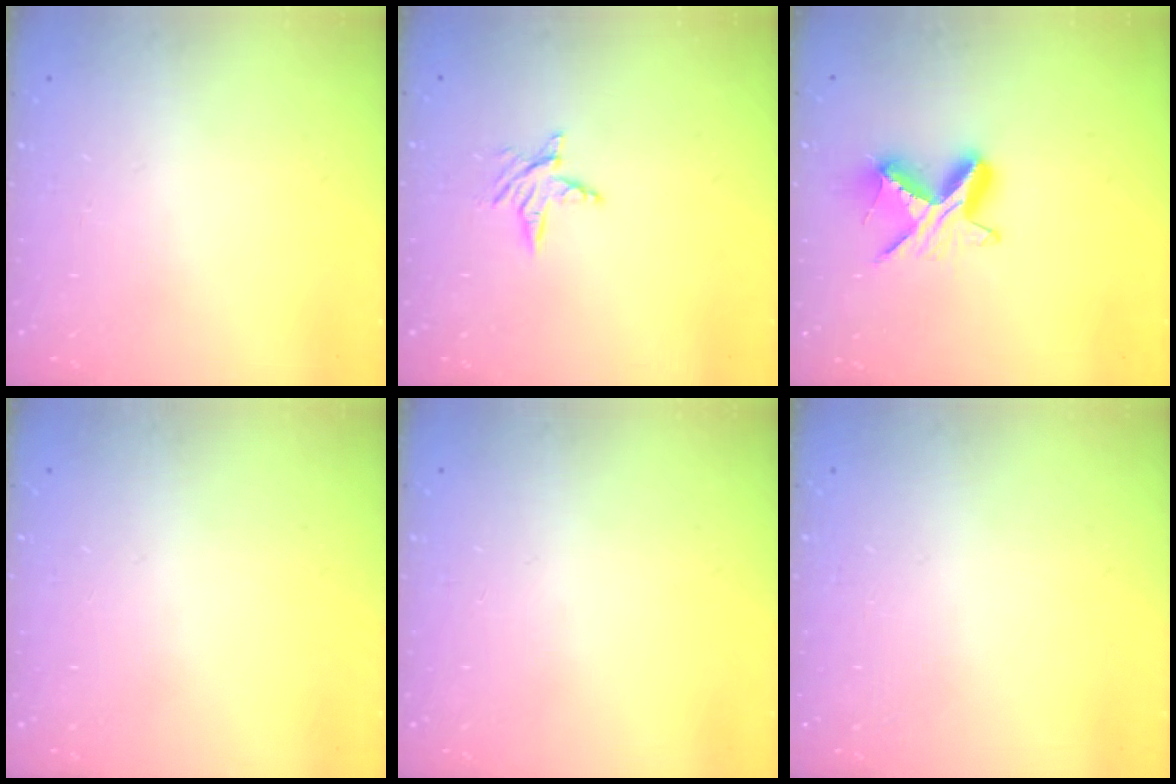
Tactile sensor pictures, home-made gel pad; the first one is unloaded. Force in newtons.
{"total": 5.9, "press": 5.9, "slide": 0.4}
{"total": 8.5, "press": 8.4, "slide": 0.2}
{"total": 0.0}
{"total": 0.0}
{"total": 0.0}